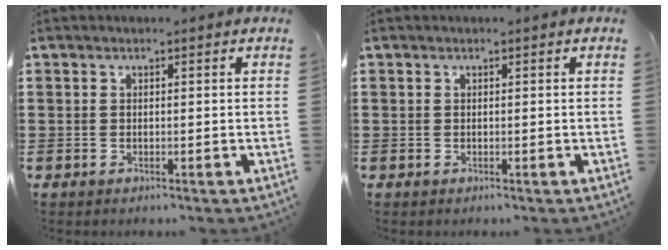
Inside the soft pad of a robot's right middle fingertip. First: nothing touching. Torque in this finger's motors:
{"motor_torque": [0.00, 0.00, 0.04, -0.01]}